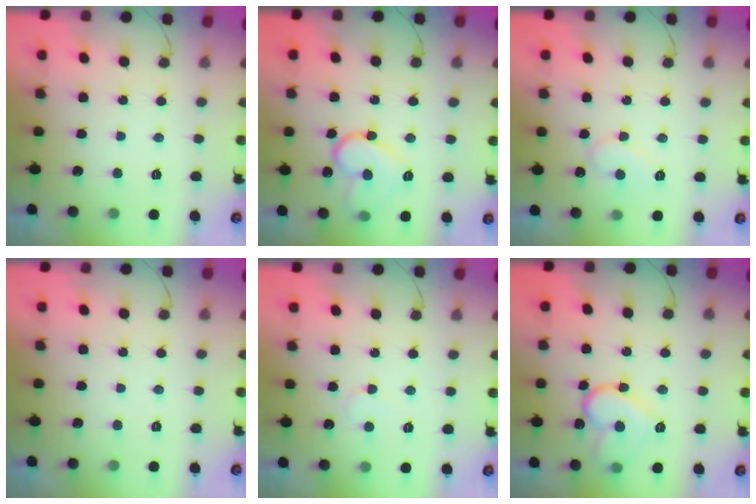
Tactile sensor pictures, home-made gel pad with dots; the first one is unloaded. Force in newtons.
{"total": 11.5, "press": 11.5, "slide": 0.9}
{"total": 6.7, "press": 6.7, "slide": 0.7}
{"total": 0.0}
{"total": 2.7, "press": 2.7, "slide": 0.2}
{"total": 14.2, "press": 14.1, "slide": 1.2}